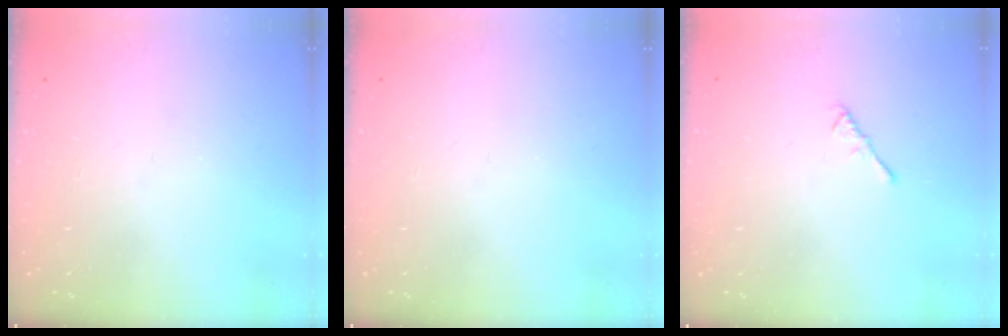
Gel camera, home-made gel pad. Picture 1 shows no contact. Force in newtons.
{"total": 0.0}
{"total": 1.1, "press": 1.0, "slide": 0.4}